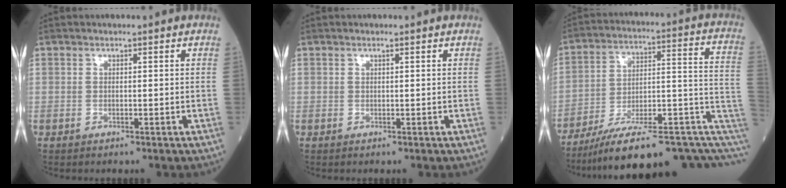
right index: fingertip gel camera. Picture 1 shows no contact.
{"total": 0.0}
{"total": 22.6, "force": [-11.7, 6.1, 18.3], "torque": [-0.200, 0.062, -0.168]}